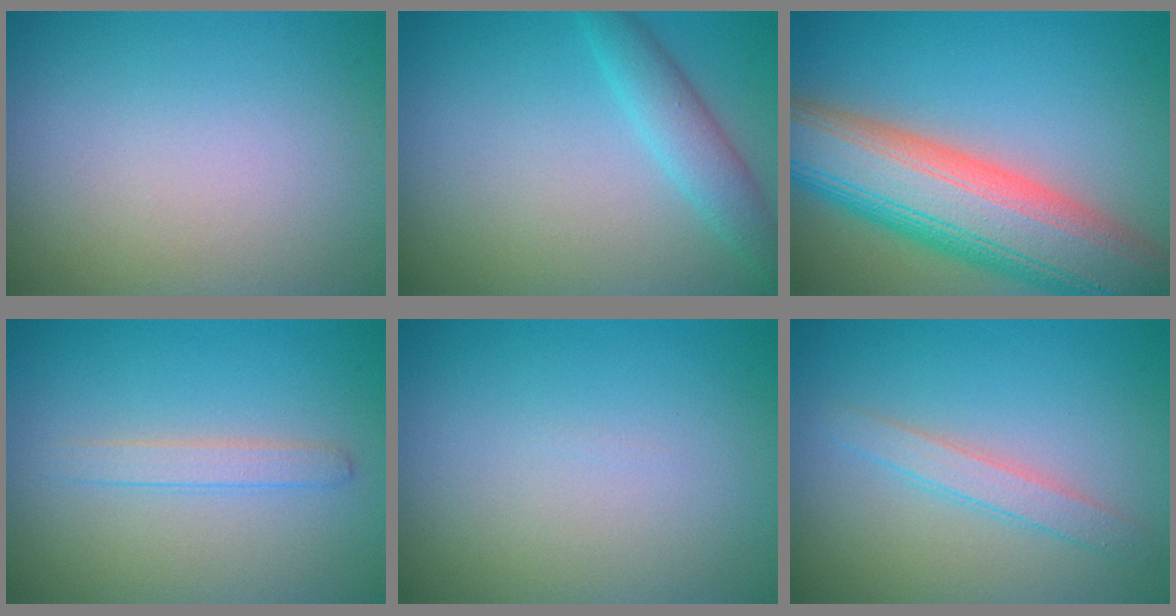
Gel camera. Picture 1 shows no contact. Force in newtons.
{"total": 2.9, "press": 2.9, "slide": 0.1}
{"total": 13.3, "press": 13.2, "slide": 1.1}
{"total": 1.6, "press": 1.6, "slide": 0.0}
{"total": 0.0}
{"total": 2.0, "press": 2.0, "slide": 0.1}